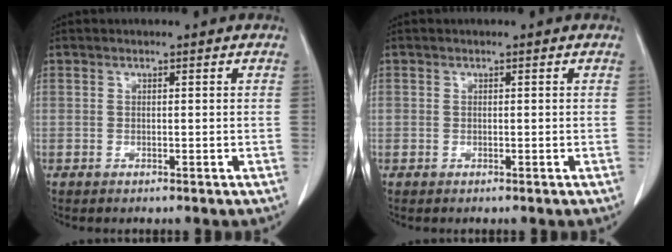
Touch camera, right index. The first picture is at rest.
{"total": 0.0}